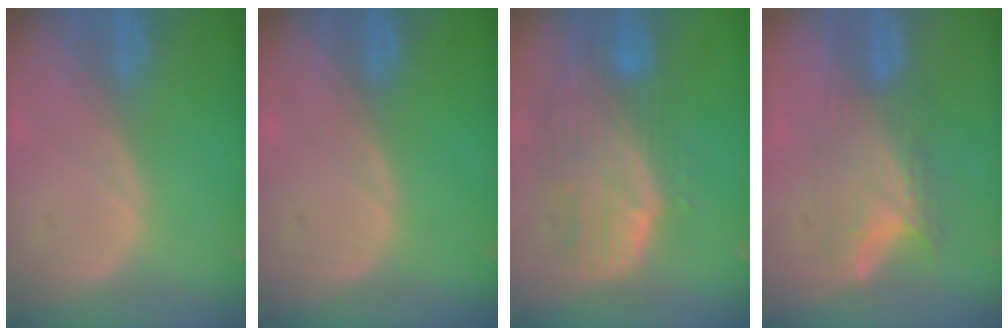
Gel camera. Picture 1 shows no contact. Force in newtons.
{"total": 0.0}
{"total": 10.5, "press": 9.0, "slide": 5.3}
{"total": 7.8, "press": 6.8, "slide": 3.7}